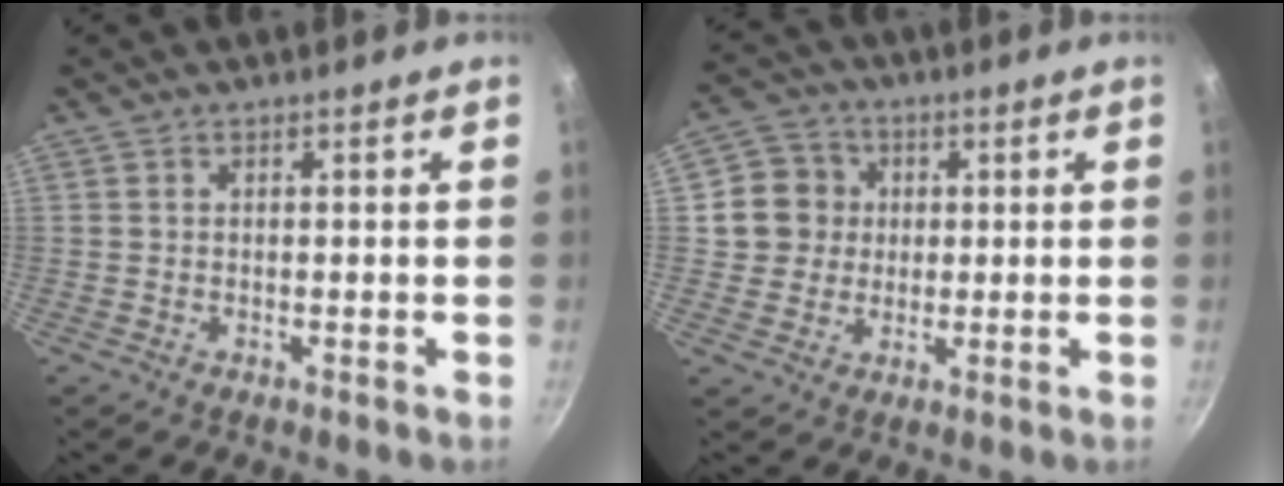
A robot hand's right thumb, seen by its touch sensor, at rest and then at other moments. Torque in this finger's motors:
{"motor_torque": [-0.03, 0.09, -0.04, -0.04, 0.05]}